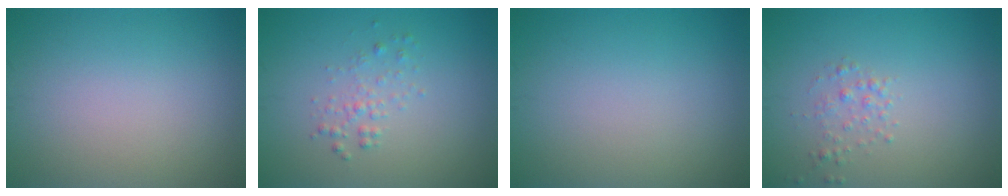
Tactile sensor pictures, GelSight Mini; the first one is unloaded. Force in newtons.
{"total": 1.3, "press": 1.3, "slide": 0.1}
{"total": 0.0}
{"total": 1.3, "press": 1.2, "slide": 0.1}